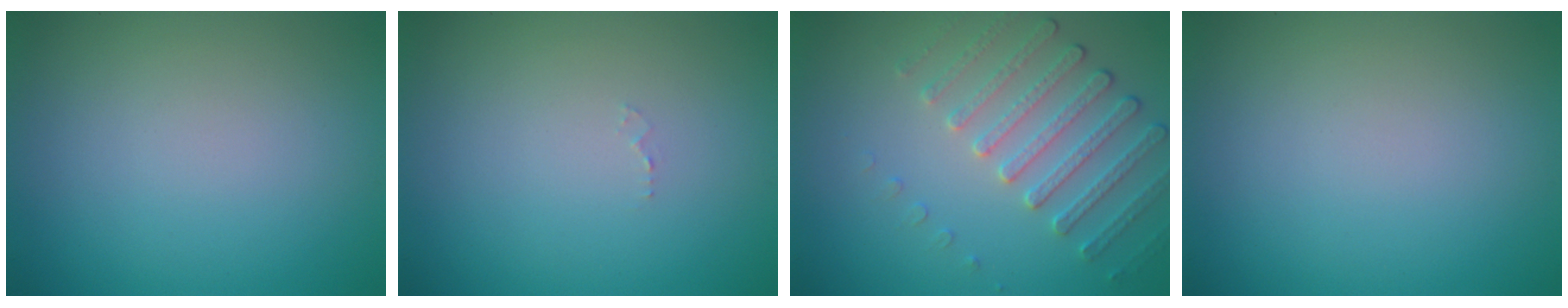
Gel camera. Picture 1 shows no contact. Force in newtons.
{"total": 0.5, "press": 0.5, "slide": 0.1}
{"total": 3.0, "press": 2.7, "slide": 1.3}
{"total": 0.0}